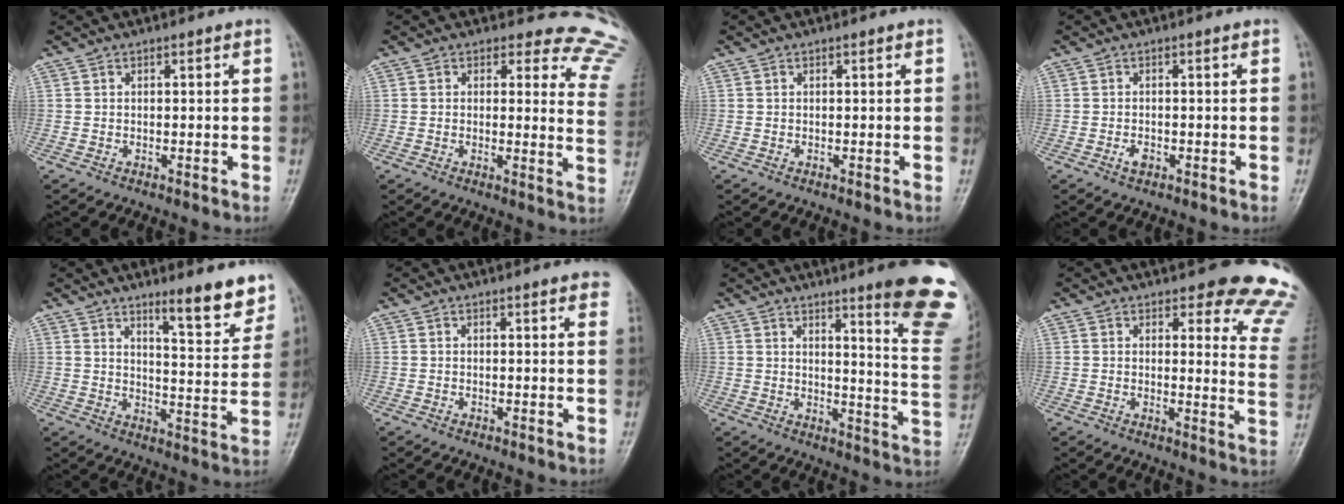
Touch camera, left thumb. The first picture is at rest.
{"total": 13.5, "force": [12.9, 4.0, 0.1], "torque": [0.065, -0.128, 0.091]}
{"total": 0.0}
{"total": 1.6, "force": [-0.7, 0.9, 1.1], "torque": [-0.016, 0.001, -0.012]}
{"total": 10.9, "force": [8.0, 2.0, 7.1], "torque": [-0.072, -0.061, 0.118]}
{"total": 4.9, "force": [3.9, 0.9, 2.9], "torque": [-0.019, -0.005, 0.030]}
{"total": 17.5, "force": [11.2, 2.0, 13.3], "torque": [-0.132, -0.082, 0.135]}
{"total": 14.9, "force": [13.7, 3.6, 4.8], "torque": [0.003, -0.123, 0.120]}